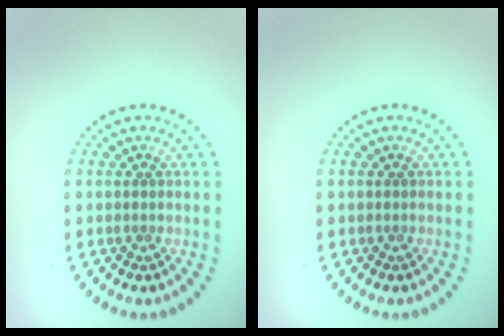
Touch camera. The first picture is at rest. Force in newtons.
{"total": 0.0}